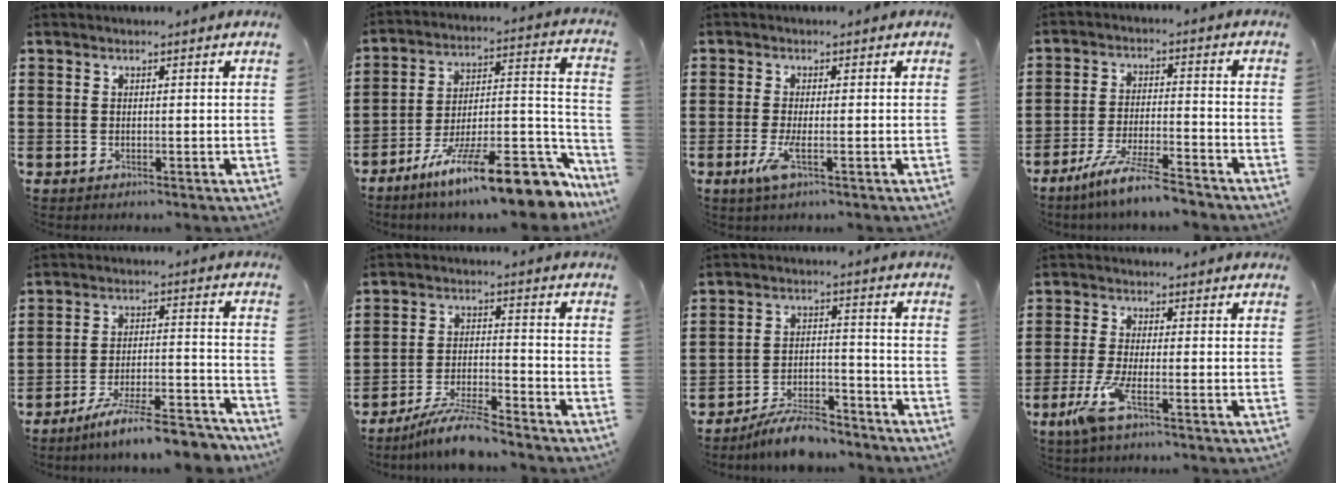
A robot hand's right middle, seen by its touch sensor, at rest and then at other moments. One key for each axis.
{"total": 17.0, "fx": -11.8, "fy": 3.0, "fz": 11.9, "tx": -0.170, "ty": 0.040, "tz": -0.193}
{"total": 3.4, "fx": -0.9, "fy": 0.4, "fz": 3.2, "tx": -0.070, "ty": -0.012, "tz": -0.019}
{"total": 7.1, "fx": -6.1, "fy": -0.1, "fz": 3.7, "tx": -0.082, "ty": -0.014, "tz": -0.118}
{"total": 9.1, "fx": -7.9, "fy": 0.1, "fz": 4.5, "tx": -0.073, "ty": 0.006, "tz": -0.148}
{"total": 6.9, "fx": -6.2, "fy": 0.2, "fz": 3.0, "tx": -0.065, "ty": -0.008, "tz": -0.117}
{"total": 6.8, "fx": -6.4, "fy": 1.1, "fz": 2.2, "tx": -0.037, "ty": 0.011, "tz": -0.120}
{"total": 5.1, "fx": -2.3, "fy": 0.7, "fz": 4.5, "tx": -0.110, "ty": -0.018, "tz": -0.048}